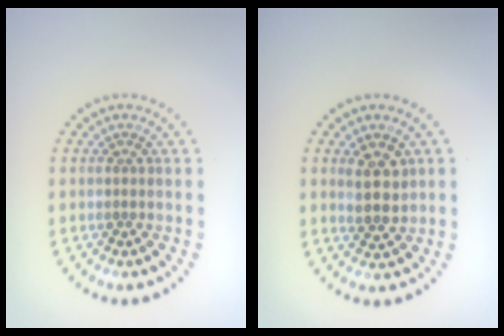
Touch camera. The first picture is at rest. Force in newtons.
{"total": 2.8, "press": 2.7, "slide": 0.9}